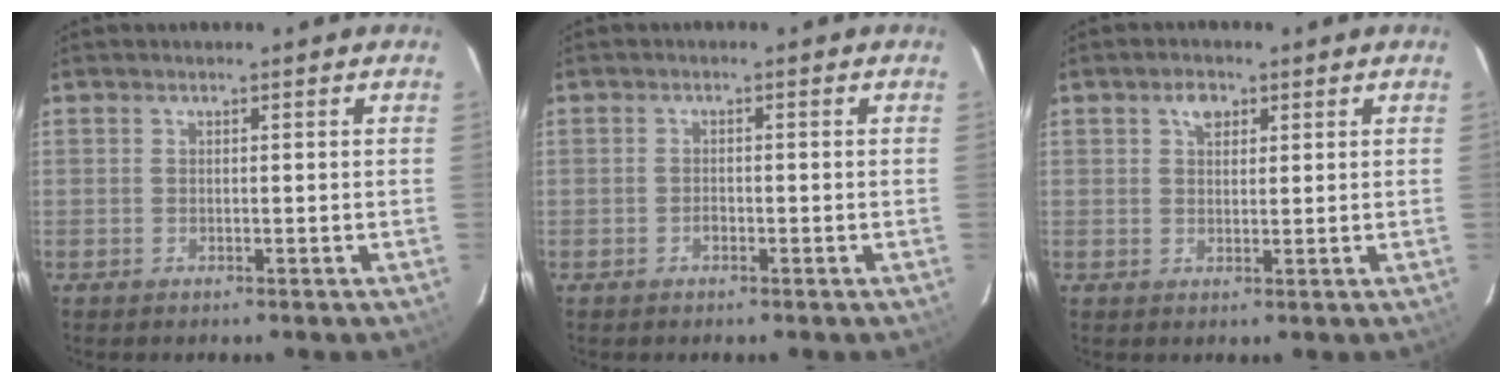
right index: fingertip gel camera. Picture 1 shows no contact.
{"total": 0.9, "force": [-0.6, 0.6, 0.4], "torque": [-0.008, 0.004, -0.010]}
{"total": 2.9, "force": [1.4, 2.0, 1.7], "torque": [-0.025, 0.010, 0.024]}